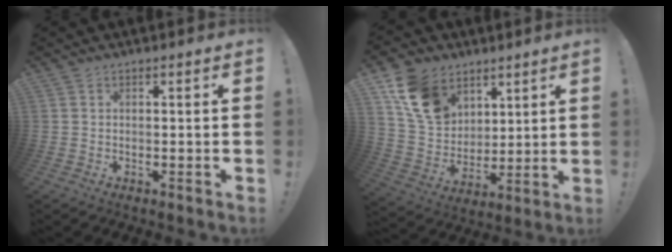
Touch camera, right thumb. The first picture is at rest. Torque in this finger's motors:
{"motor_torque": [-0.45, 1.47, 0.50, 0.72, 0.09]}